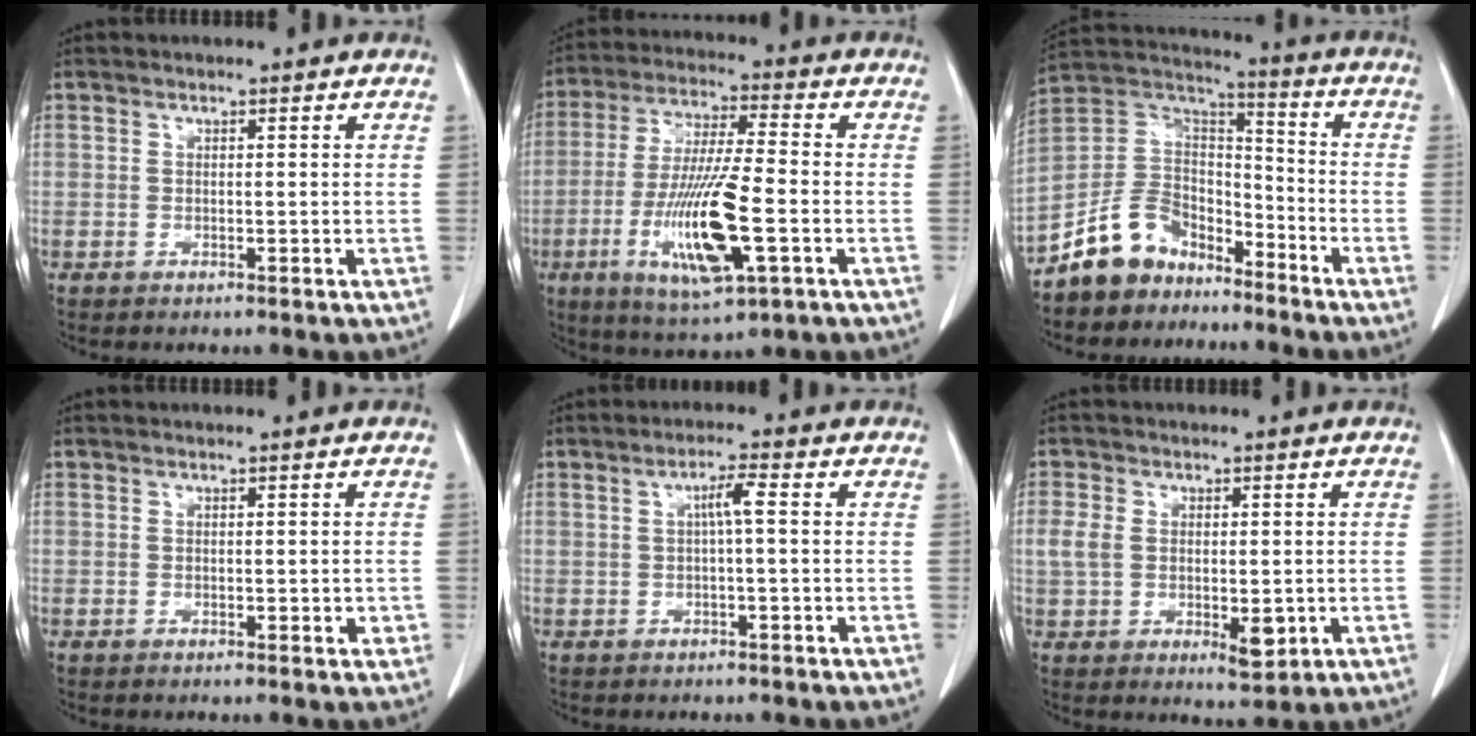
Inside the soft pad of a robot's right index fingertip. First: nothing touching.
{"total": 15.1, "force": [-4.4, 2.0, 14.3], "torque": [-0.283, -0.021, -0.076]}
{"total": 10.9, "force": [-8.0, 6.6, 3.3], "torque": [-0.072, 0.044, -0.155]}
{"total": 1.5, "force": [-0.1, 0.8, 1.2], "torque": [-0.013, 0.000, 0.002]}
{"total": 2.8, "force": [0.3, 0.2, 2.8], "torque": [-0.050, 0.006, 0.007]}
{"total": 7.2, "force": [-0.7, 3.8, 6.0], "torque": [-0.105, -0.005, -0.002]}